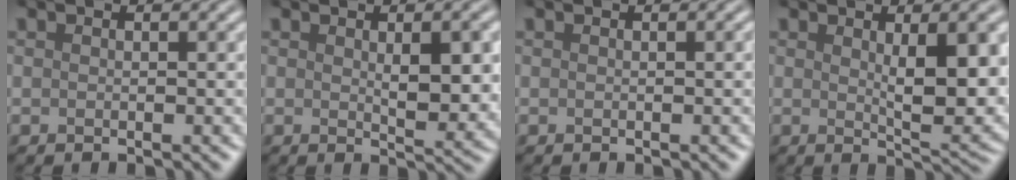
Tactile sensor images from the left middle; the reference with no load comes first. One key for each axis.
{"total": 4.2, "fx": 0.7, "fy": 1.5, "fz": 3.8, "tx": -0.056, "ty": -0.005, "tz": 0.015}
{"total": 0.0}
{"total": 6.7, "fx": 1.2, "fy": 2.0, "fz": 6.3, "tx": -0.089, "ty": -0.008, "tz": 0.026}